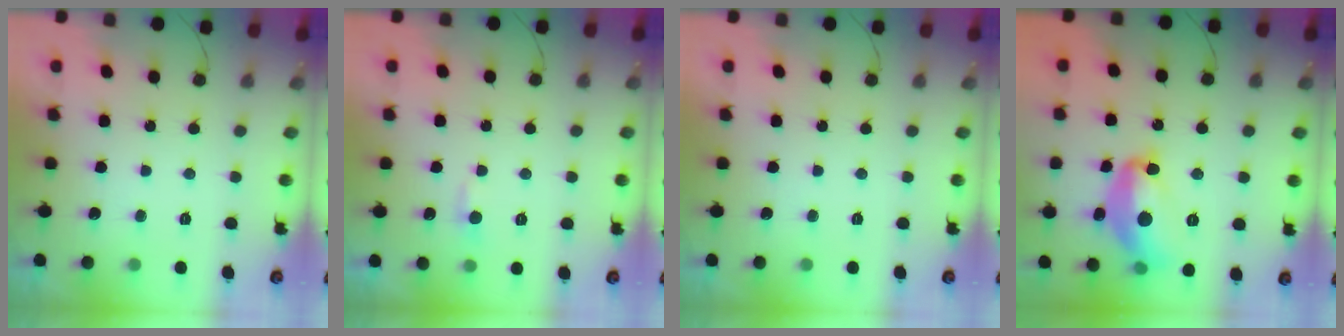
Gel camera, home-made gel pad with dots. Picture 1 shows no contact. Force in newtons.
{"total": 4.1, "press": 4.0, "slide": 0.5}
{"total": 0.0}
{"total": 15.0, "press": 14.9, "slide": 0.9}